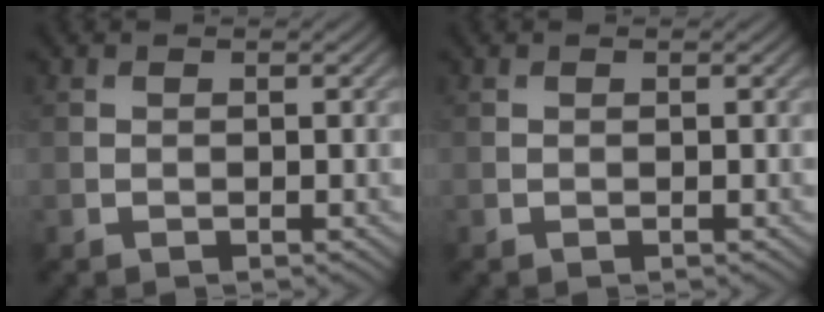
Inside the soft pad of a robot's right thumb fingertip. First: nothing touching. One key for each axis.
{"total": 0.0}